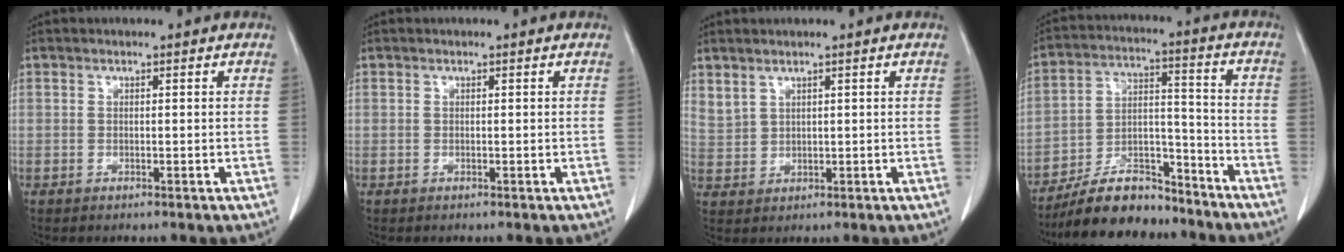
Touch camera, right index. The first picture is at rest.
{"total": 0.0}
{"total": 2.8, "force": [2.4, 1.2, 0.8], "torque": [-0.019, 0.001, 0.056]}
{"total": 13.2, "force": [-11.4, 4.1, 5.1], "torque": [-0.088, 0.022, -0.201]}